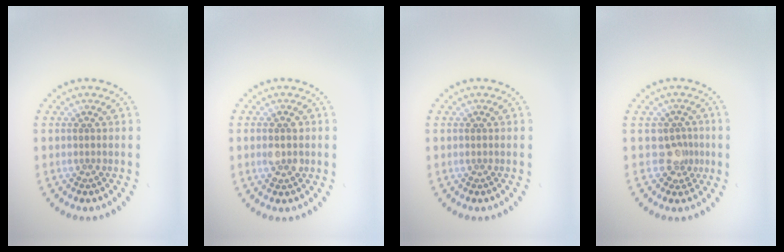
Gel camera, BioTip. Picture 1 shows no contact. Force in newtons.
{"total": 2.5, "press": 2.5, "slide": 0.1}
{"total": 0.0}
{"total": 2.1, "press": 1.6, "slide": 1.3}